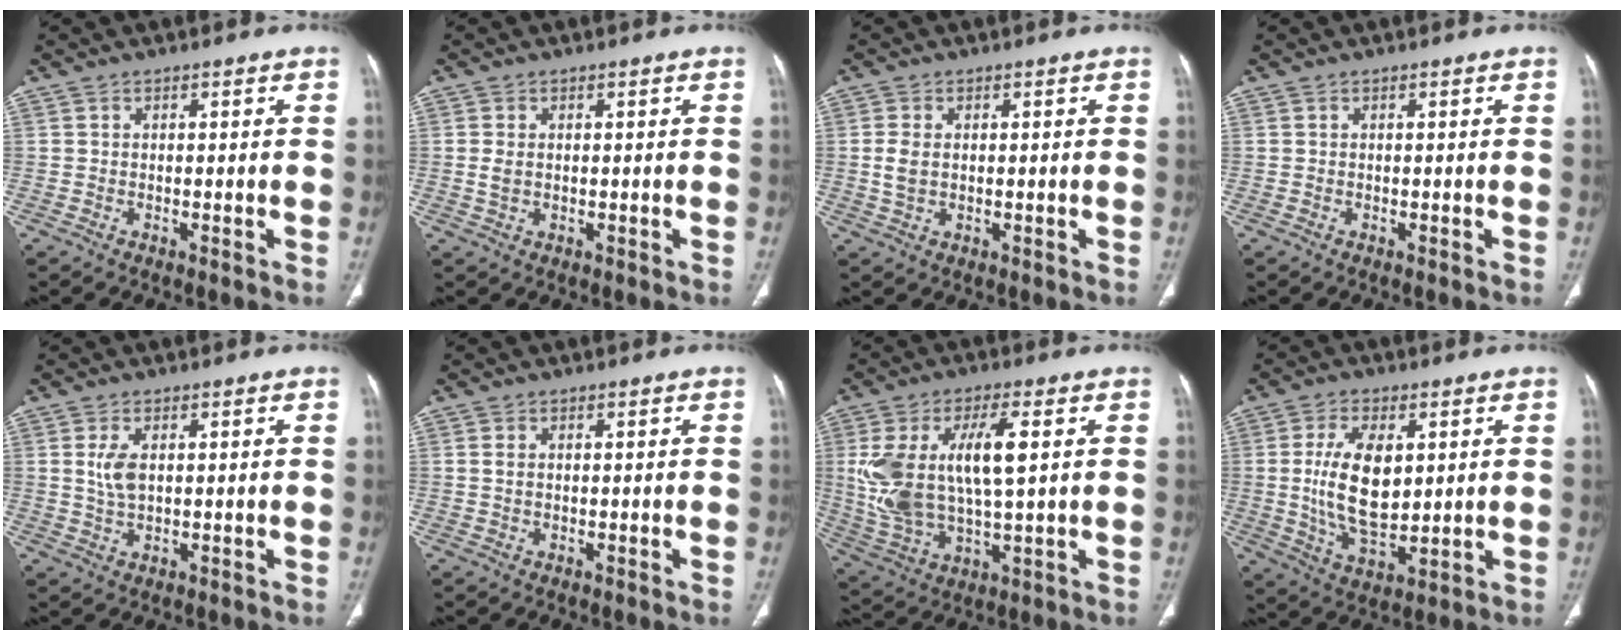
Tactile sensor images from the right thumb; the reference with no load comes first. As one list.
[{"total": 2.0, "force": [0.1, 1.3, 1.5], "torque": [-0.038, -0.001, 0.003]}, {"total": 3.4, "force": [0.2, 2.2, 2.5], "torque": [-0.060, 0.000, 0.006]}, {"total": 0.0}, {"total": 4.1, "force": [0.9, 2.1, 3.4], "torque": [-0.075, -0.005, 0.022]}, {"total": 1.3, "force": [0.3, 0.8, 1.0], "torque": [-0.024, 0.001, 0.008]}, {"total": 17.0, "force": [3.1, 7.1, 15.2], "torque": [-0.310, -0.001, 0.069]}, {"total": 13.0, "force": [1.8, 6.8, 10.9], "torque": [-0.191, -0.018, 0.042]}]